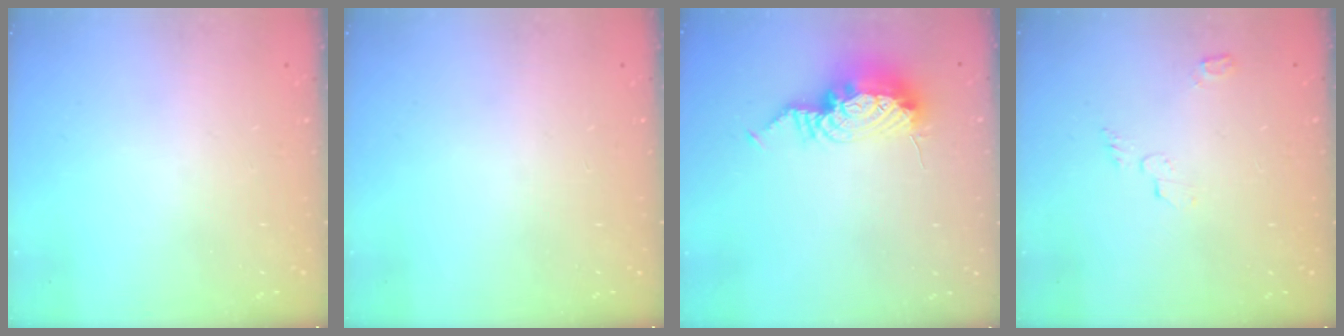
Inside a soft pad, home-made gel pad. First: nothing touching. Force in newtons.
{"total": 0.0}
{"total": 11.1, "press": 11.0, "slide": 1.6}
{"total": 4.1, "press": 4.1, "slide": 0.3}